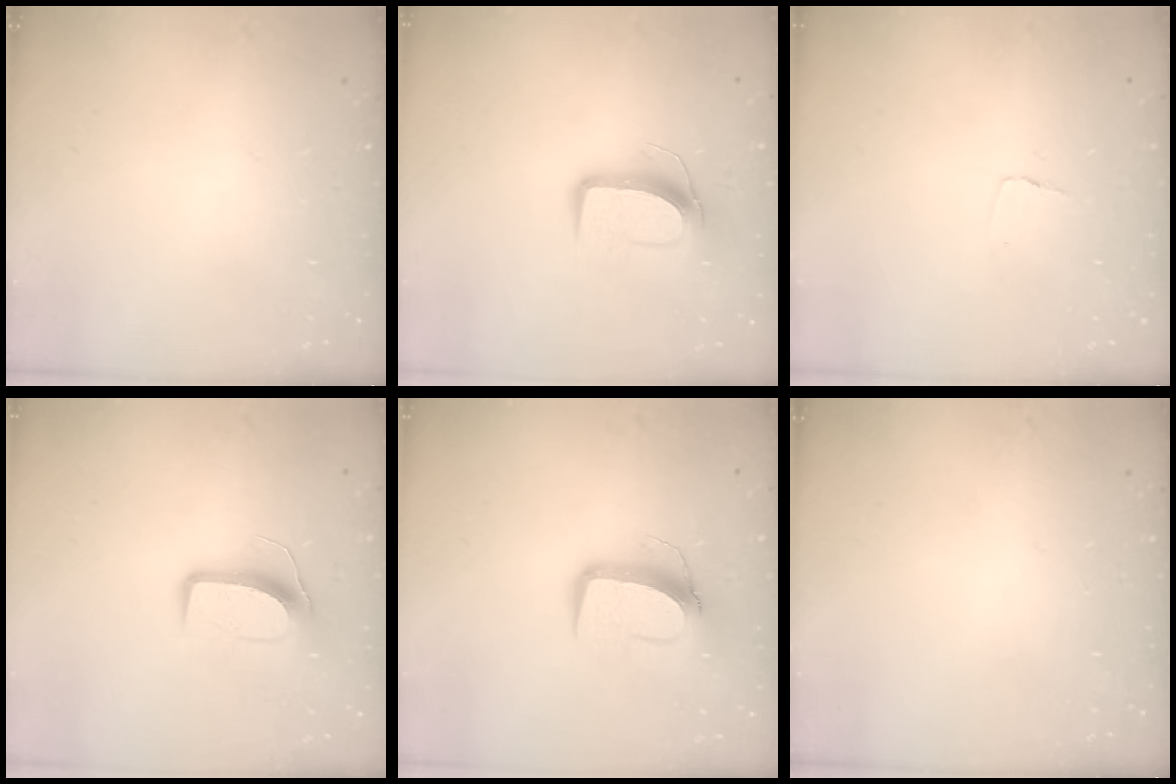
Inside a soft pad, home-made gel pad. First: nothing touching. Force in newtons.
{"total": 10.1, "press": 10.1, "slide": 0.5}
{"total": 2.6, "press": 2.6, "slide": 0.2}
{"total": 9.2, "press": 9.2, "slide": 0.4}
{"total": 11.1, "press": 11.0, "slide": 1.4}
{"total": 0.0}